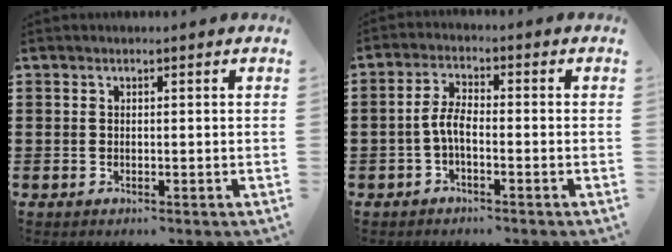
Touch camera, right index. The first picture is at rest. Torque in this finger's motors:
{"motor_torque": [0.50, -0.40, 0.29, 0.13]}